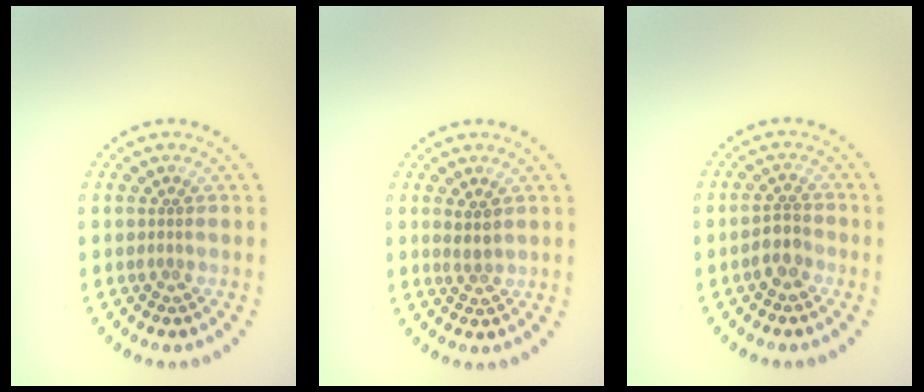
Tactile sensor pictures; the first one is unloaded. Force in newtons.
{"total": 1.6, "press": 1.4, "slide": 0.7}
{"total": 2.1, "press": 1.8, "slide": 1.0}